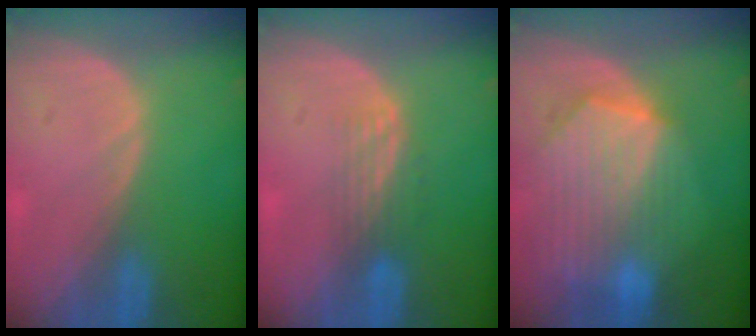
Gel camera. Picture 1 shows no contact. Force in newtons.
{"total": 3.4, "press": 2.9, "slide": 1.8}
{"total": 10.4, "press": 9.1, "slide": 5.0}